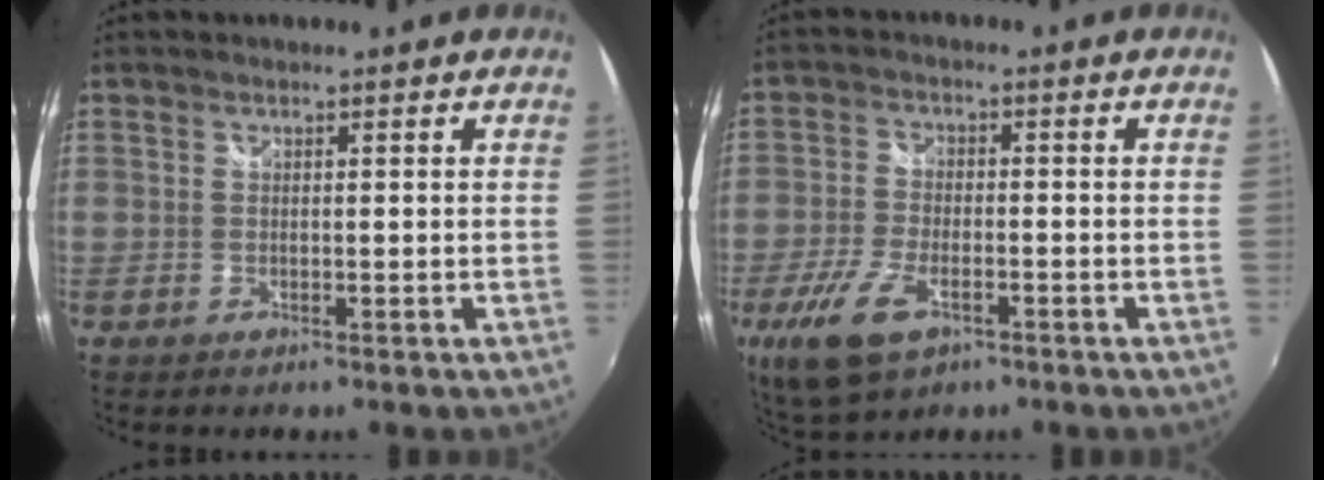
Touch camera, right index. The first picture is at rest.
{"total": 11.4, "force": [-5.8, 5.6, 8.0], "torque": [-0.188, -0.022, -0.106]}